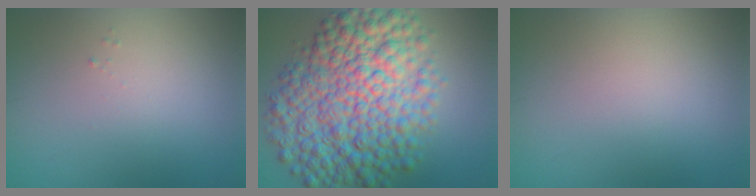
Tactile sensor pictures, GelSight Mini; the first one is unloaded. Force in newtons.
{"total": 11.8, "press": 11.8, "slide": 0.0}
{"total": 0.0}